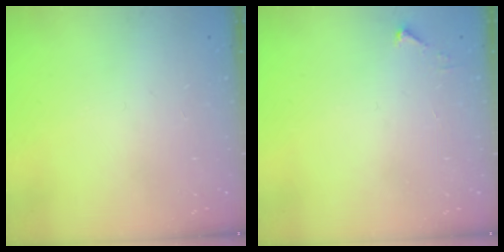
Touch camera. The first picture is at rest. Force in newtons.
{"total": 2.5, "press": 2.5, "slide": 0.3}